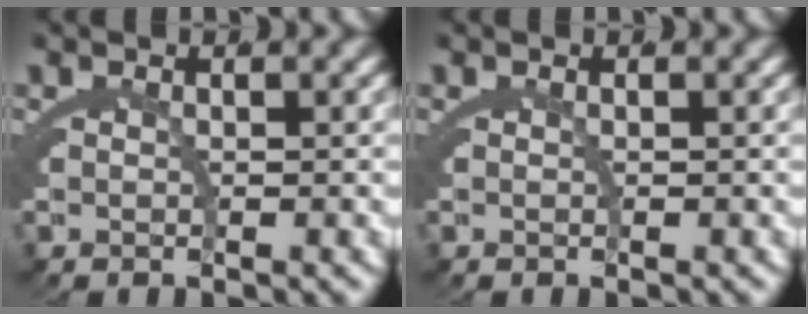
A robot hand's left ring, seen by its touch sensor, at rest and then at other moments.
{"total": 0.0}